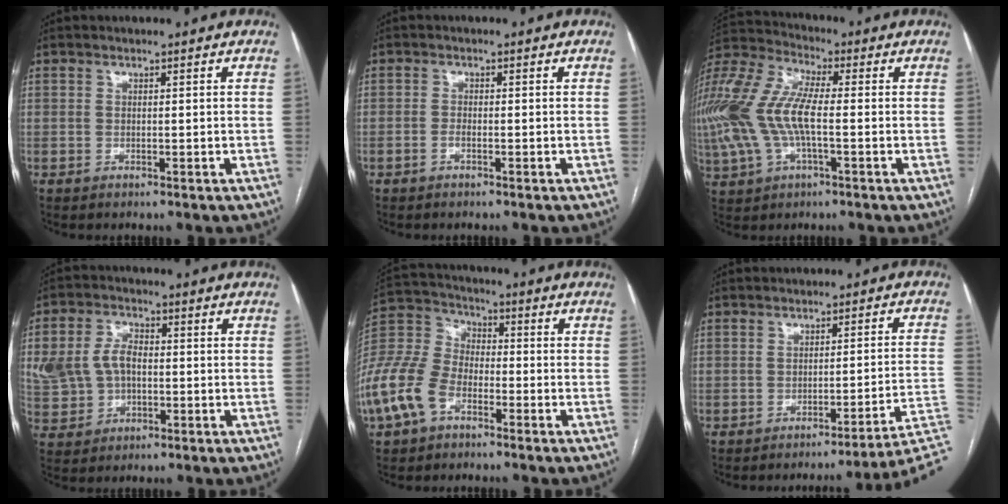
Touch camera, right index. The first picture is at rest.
{"total": 1.0, "force": [-0.6, 0.2, 0.7], "torque": [-0.016, 0.001, -0.012]}
{"total": 18.1, "force": [-1.3, 7.3, 16.4], "torque": [-0.395, 0.013, -0.027]}
{"total": 9.8, "force": [0.0, 7.3, 6.6], "torque": [-0.163, 0.024, 0.009]}
{"total": 15.1, "force": [-7.3, 9.3, 9.3], "torque": [-0.246, 0.011, -0.150]}
{"total": 12.2, "force": [-10.4, -3.8, 5.2], "torque": [-0.011, 0.006, -0.120]}